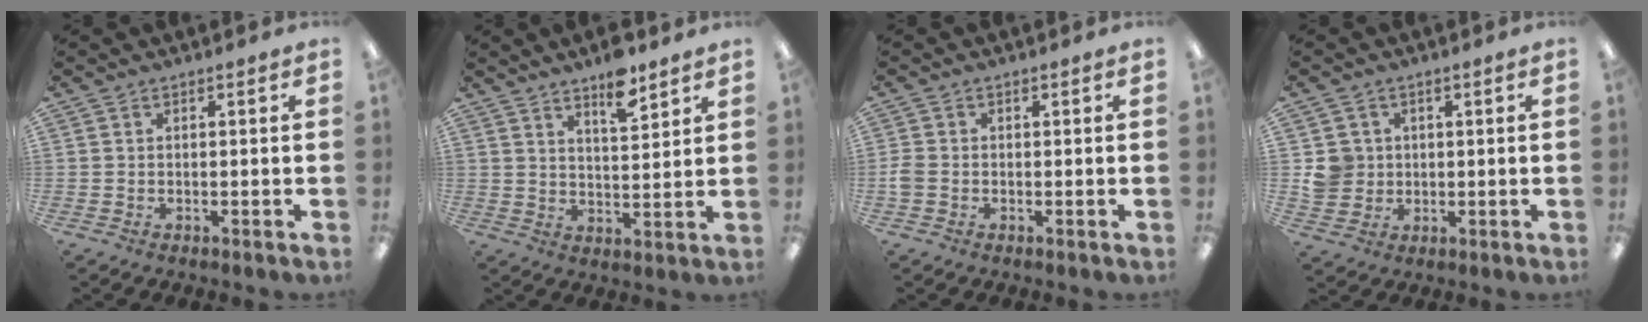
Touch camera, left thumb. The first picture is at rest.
{"total": 7.8, "force": [6.1, 2.2, 4.3], "torque": [-0.058, -0.039, 0.101]}
{"total": 2.2, "force": [-0.5, 1.6, 1.4], "torque": [-0.030, 0.001, -0.010]}
{"total": 5.5, "force": [0.9, 5.3, 1.2], "torque": [-0.019, 0.009, 0.019]}